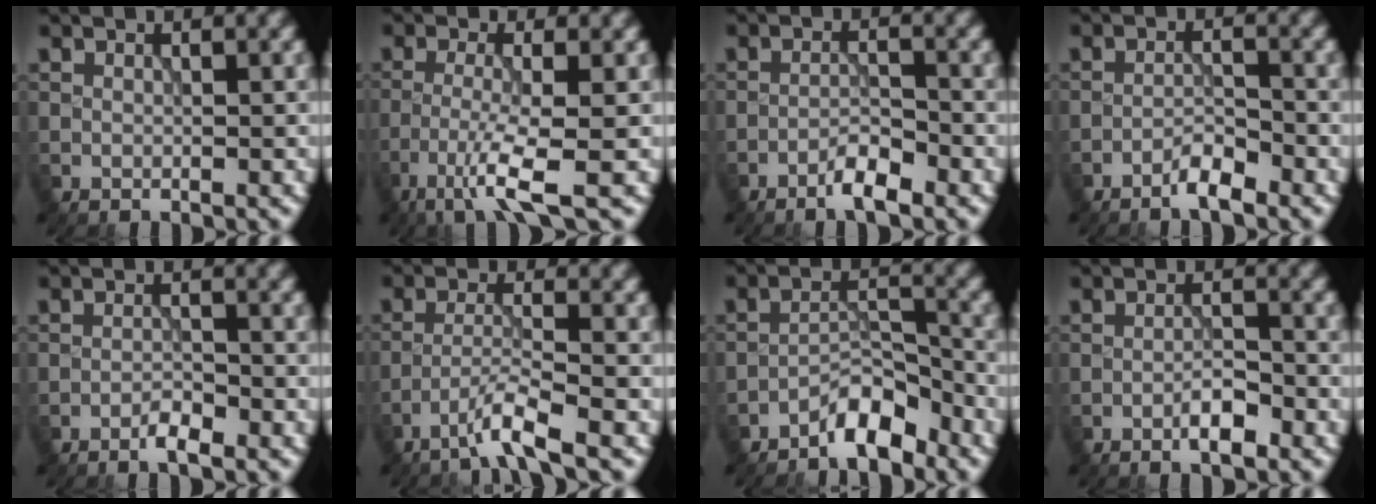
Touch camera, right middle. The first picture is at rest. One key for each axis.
{"total": 4.9, "fx": -2.6, "fy": 0.4, "fz": 4.1, "tx": -0.082, "ty": -0.005, "tz": -0.060}
{"total": 2.5, "fx": -1.9, "fy": 0.4, "fz": 1.7, "tx": -0.029, "ty": 0.006, "tz": -0.038}
{"total": 2.3, "fx": -1.8, "fy": 0.3, "fz": 1.3, "tx": -0.022, "ty": 0.007, "tz": -0.037}
{"total": 1.6, "fx": -1.2, "fy": 0.3, "fz": 1.1, "tx": -0.019, "ty": 0.003, "tz": -0.025}
{"total": 3.5, "fx": -2.4, "fy": 0.0, "fz": 2.5, "tx": -0.046, "ty": 0.007, "tz": -0.060}
{"total": 3.7, "fx": -3.0, "fy": 1.0, "fz": 1.9, "tx": -0.027, "ty": 0.015, "tz": -0.059}
{"total": 2.4, "fx": -1.4, "fy": 0.5, "fz": 1.9, "tx": -0.031, "ty": 0.006, "tz": -0.027}